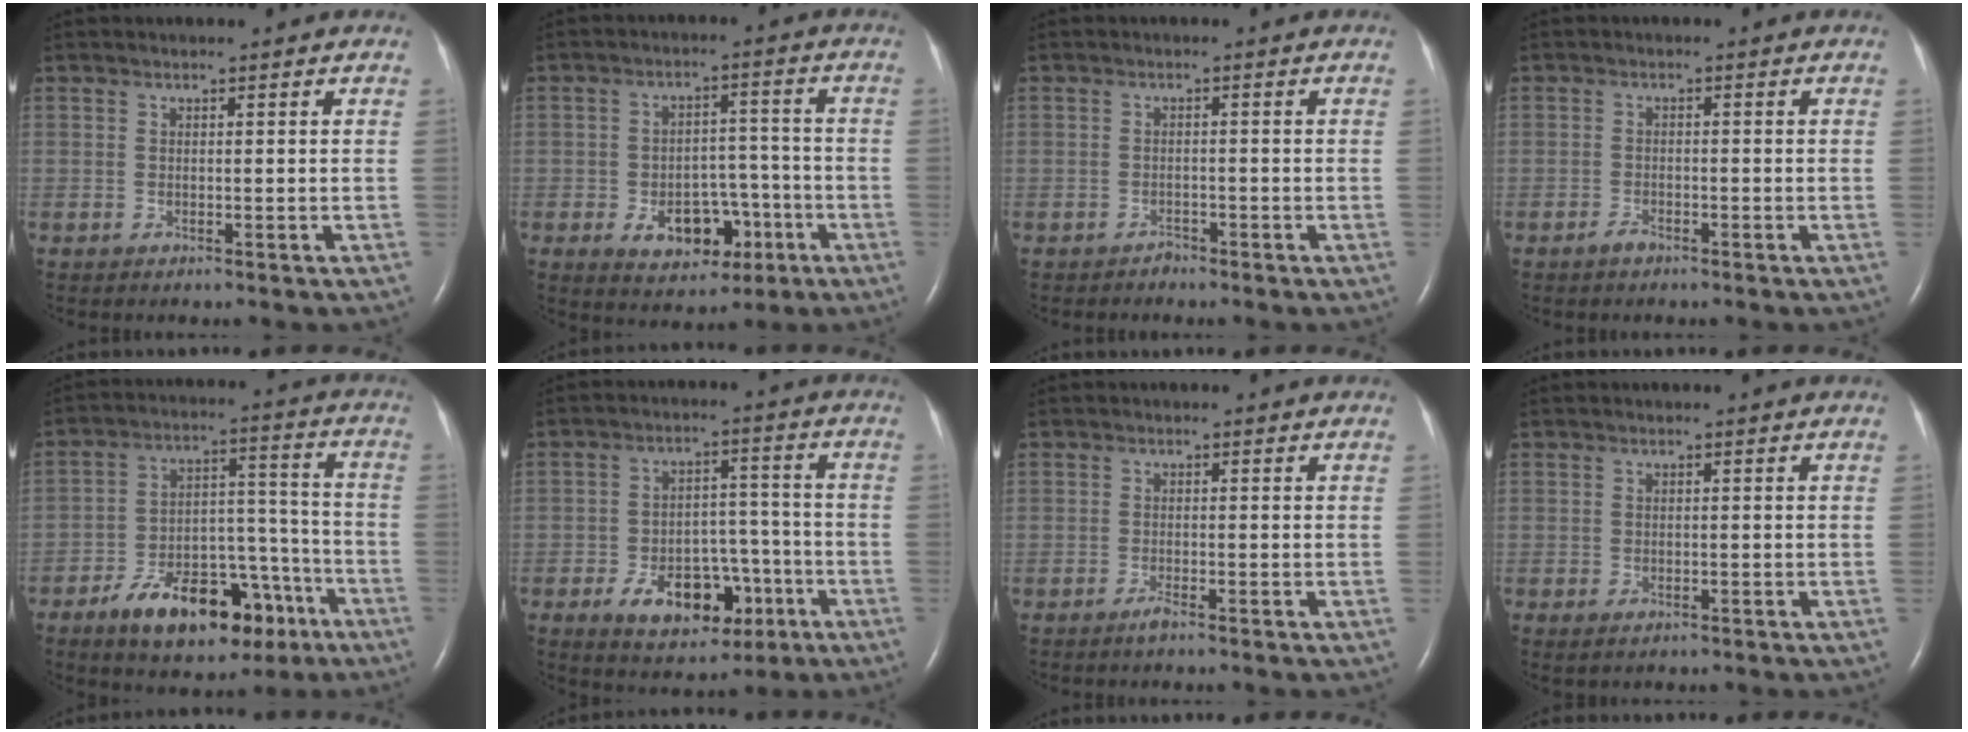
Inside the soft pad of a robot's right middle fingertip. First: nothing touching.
{"total": 8.6, "force": [-3.5, 5.5, 5.6], "torque": [-0.082, 0.017, -0.043]}
{"total": 1.0, "force": [-1.0, 0.4, -0.1], "torque": [-0.001, -0.001, -0.020]}
{"total": 1.3, "force": [-1.1, 0.4, 0.5], "torque": [-0.015, -0.001, -0.020]}
{"total": 17.0, "force": [-10.2, 7.9, 11.1], "torque": [-0.163, 0.029, -0.152]}
{"total": 11.3, "force": [-5.2, 6.7, 7.5], "torque": [-0.116, 0.017, -0.069]}
{"total": 1.1, "force": [-0.9, -0.1, 0.6], "torque": [-0.020, -0.003, -0.018]}
{"total": 1.2, "force": [-0.6, 0.7, 0.8], "torque": [-0.015, 0.000, -0.003]}